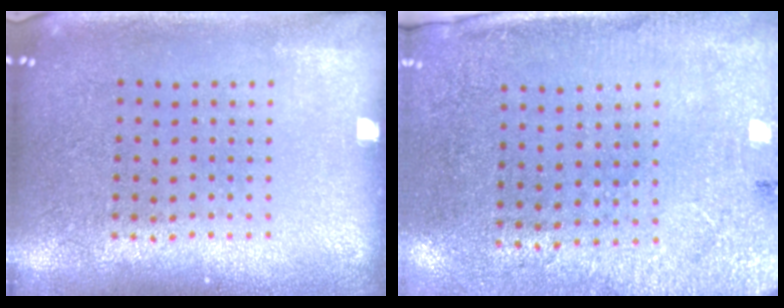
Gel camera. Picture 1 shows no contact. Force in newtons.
{"total": 2.6, "press": 2.2, "slide": 1.4}